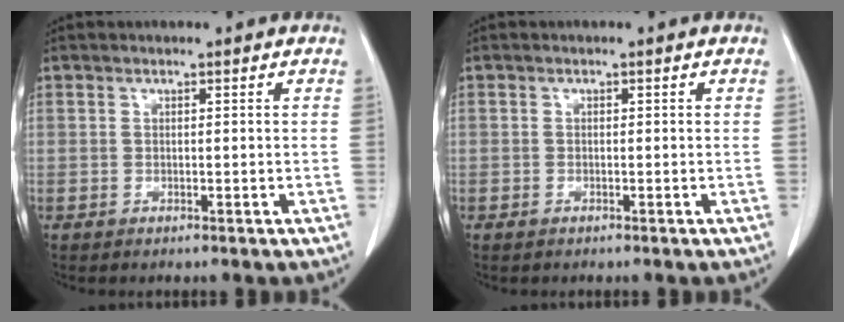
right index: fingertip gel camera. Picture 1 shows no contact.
{"total": 0.5, "force": [-0.4, 0.3, 0.2], "torque": [-0.004, 0.001, -0.007]}